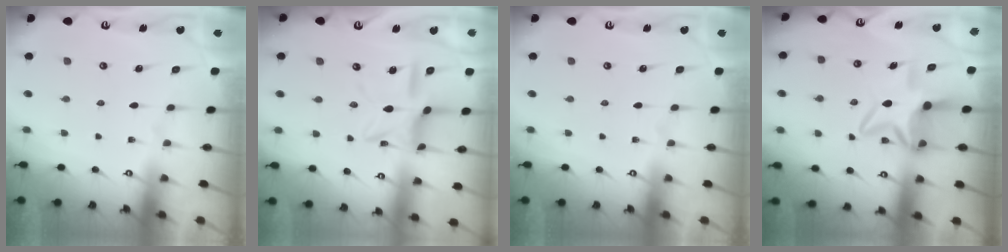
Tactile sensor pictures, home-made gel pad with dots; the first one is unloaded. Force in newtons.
{"total": 11.0, "press": 11.0, "slide": 0.8}
{"total": 0.0}
{"total": 7.0, "press": 6.9, "slide": 1.2}